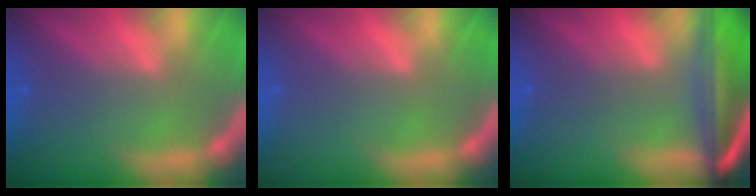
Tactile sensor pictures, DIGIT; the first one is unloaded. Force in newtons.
{"total": 0.0}
{"total": 10.1}